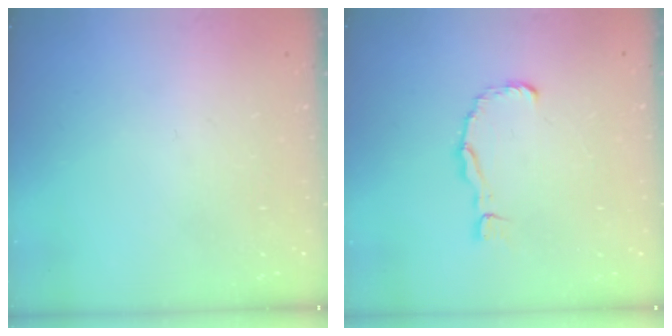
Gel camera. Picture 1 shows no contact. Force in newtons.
{"total": 3.2, "press": 3.1, "slide": 0.4}